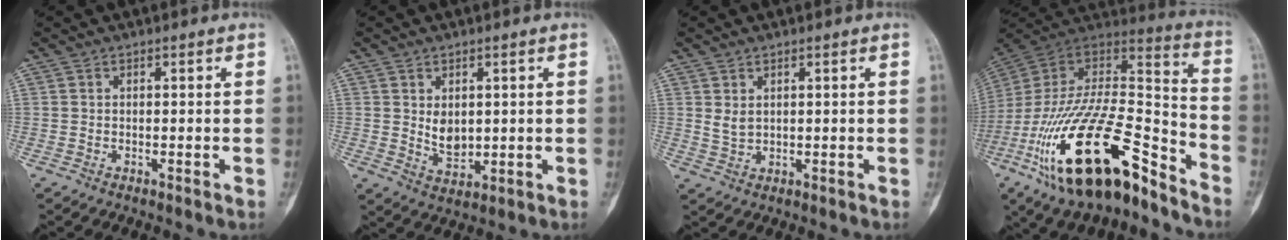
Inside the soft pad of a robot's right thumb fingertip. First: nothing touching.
{"total": 4.9, "force": [0.9, 3.4, 3.4], "torque": [-0.040, -0.016, 0.029]}
{"total": 2.6, "force": [1.1, 1.5, 1.8], "torque": [-0.029, -0.009, 0.030]}
{"total": 29.6, "force": [-17.0, 10.9, 21.6], "torque": [-0.414, 0.060, -0.292]}